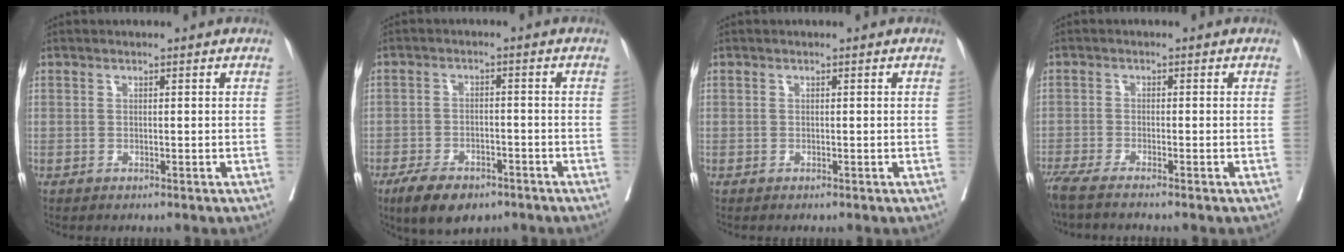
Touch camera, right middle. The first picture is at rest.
{"total": 7.8, "force": [-5.5, 3.4, 4.3], "torque": [-0.073, -0.004, -0.089]}
{"total": 0.0}
{"total": 5.7, "force": [-4.8, -0.3, 3.0], "torque": [-0.043, -0.013, -0.085]}